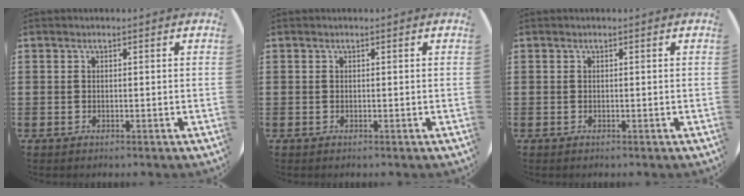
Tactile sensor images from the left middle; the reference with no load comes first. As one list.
[{"total": 0.0}, {"total": 0.0}]